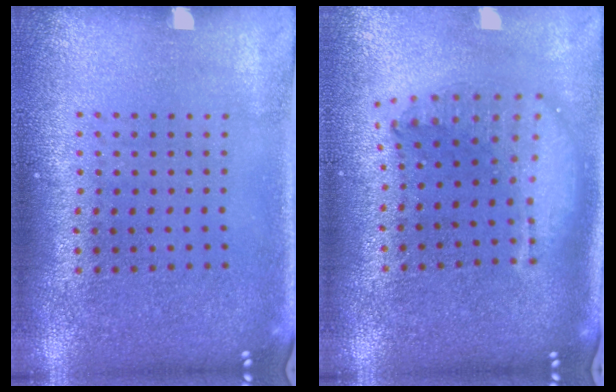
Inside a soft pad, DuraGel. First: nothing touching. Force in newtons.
{"total": 2.1, "press": 1.6, "slide": 1.3}